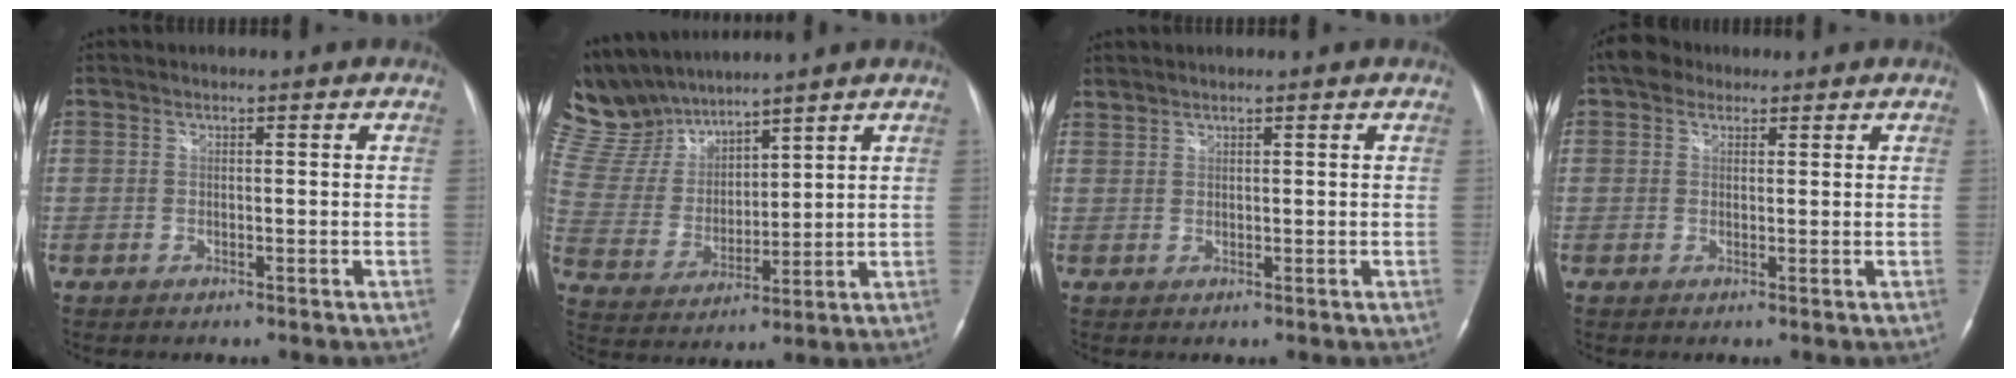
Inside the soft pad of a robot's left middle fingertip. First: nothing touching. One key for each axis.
{"total": 12.3, "fx": 11.6, "fy": 2.8, "fz": 2.8, "tx": -0.079, "ty": 0.014, "tz": 0.248}
{"total": 1.3, "fx": 1.3, "fy": 0.0, "fz": 0.1, "tx": -0.011, "ty": 0.011, "tz": 0.032}
{"total": 3.3, "fx": 2.0, "fy": 2.3, "fz": 1.2, "tx": -0.023, "ty": 0.022, "tz": 0.033}